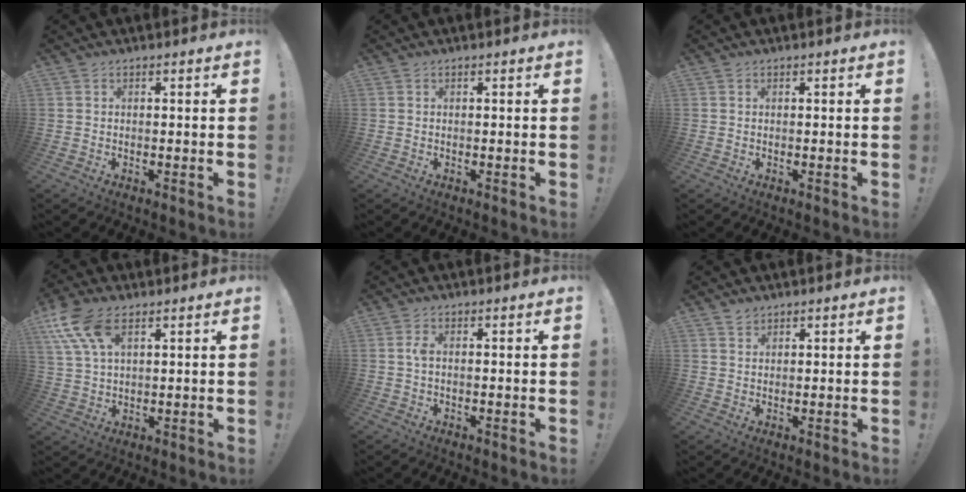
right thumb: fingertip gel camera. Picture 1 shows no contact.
{"total": 0.0}
{"total": 0.0}
{"total": 11.2, "force": [5.9, 5.5, 7.7], "torque": [-0.151, -0.021, 0.112]}
{"total": 1.8, "force": [-0.1, 0.6, 1.7], "torque": [-0.042, 0.008, -0.001]}
{"total": 1.9, "force": [1.6, 1.0, 0.3], "torque": [-0.005, -0.006, 0.031]}